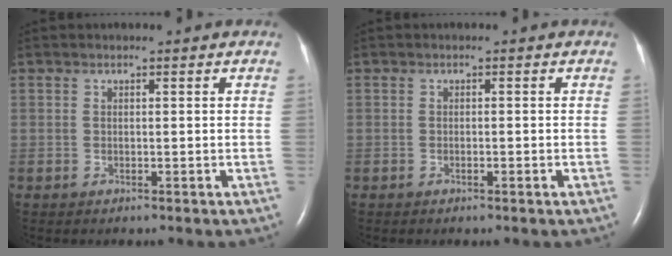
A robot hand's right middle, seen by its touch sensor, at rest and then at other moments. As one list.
[{"total": 0.6, "force": [-0.3, 0.0, 0.5], "torque": [-0.013, 0.000, -0.001]}]